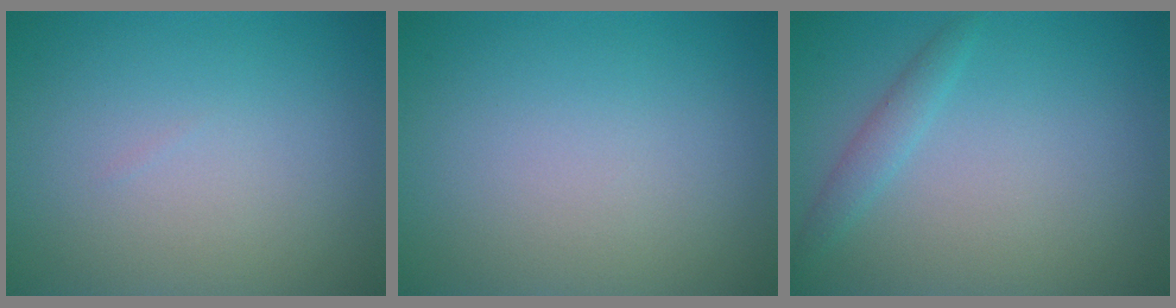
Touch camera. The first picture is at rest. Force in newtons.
{"total": 0.0}
{"total": 1.5, "press": 1.5, "slide": 0.1}